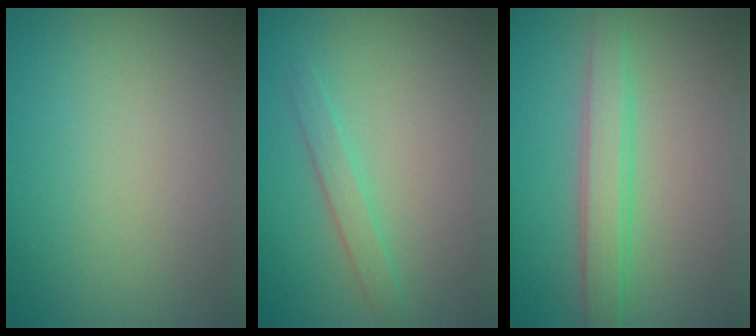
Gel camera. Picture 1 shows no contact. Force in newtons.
{"total": 1.5, "press": 1.5, "slide": 0.1}
{"total": 2.9, "press": 2.9, "slide": 0.0}